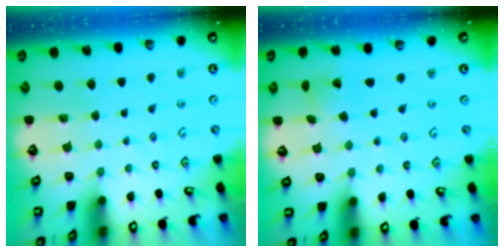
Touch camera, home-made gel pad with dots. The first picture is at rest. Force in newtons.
{"total": 1.6, "press": 1.5, "slide": 0.4}